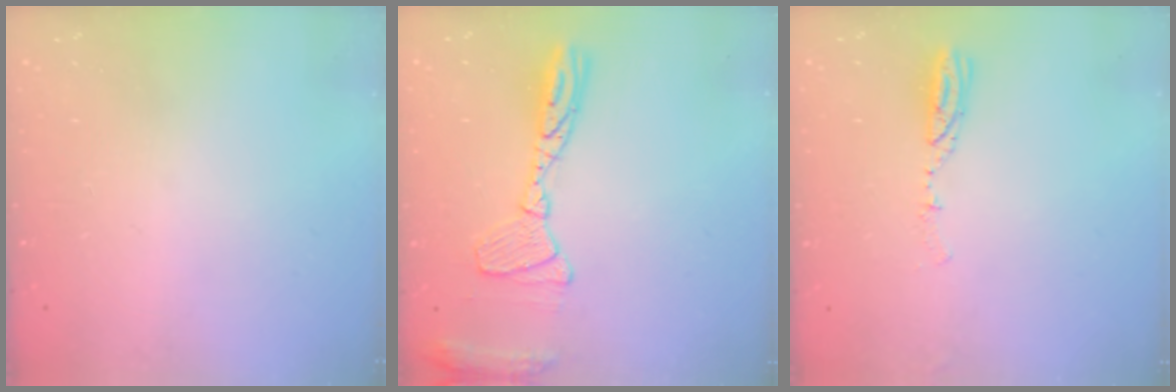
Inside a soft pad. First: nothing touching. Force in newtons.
{"total": 14.2, "press": 14.1, "slide": 1.2}
{"total": 4.8, "press": 4.7, "slide": 1.0}